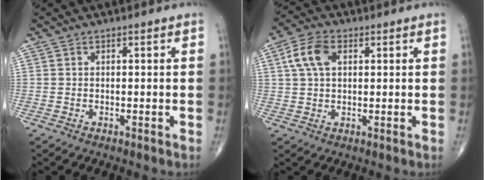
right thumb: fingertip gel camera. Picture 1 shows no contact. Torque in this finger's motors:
{"motor_torque": [-0.76, 0.79, 0.57, 0.20, 0.28]}